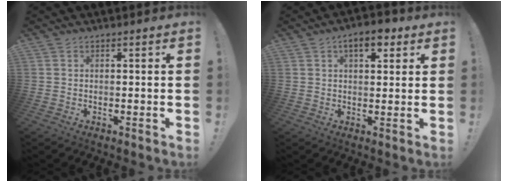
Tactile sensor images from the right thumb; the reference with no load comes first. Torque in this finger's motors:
{"motor_torque": [0.08, 0.97, 0.89, 0.08, 0.05]}